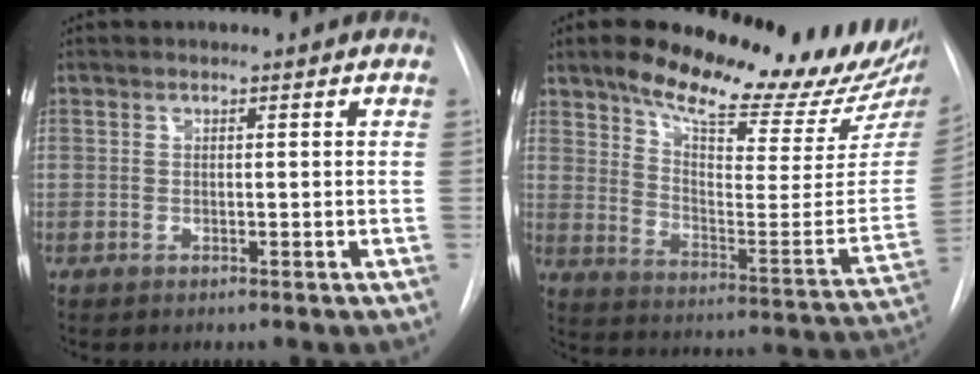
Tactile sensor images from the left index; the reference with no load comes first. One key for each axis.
{"total": 23.9, "fx": 19.9, "fy": 4.1, "fz": 12.6, "tx": -0.188, "ty": -0.065, "tz": 0.269}